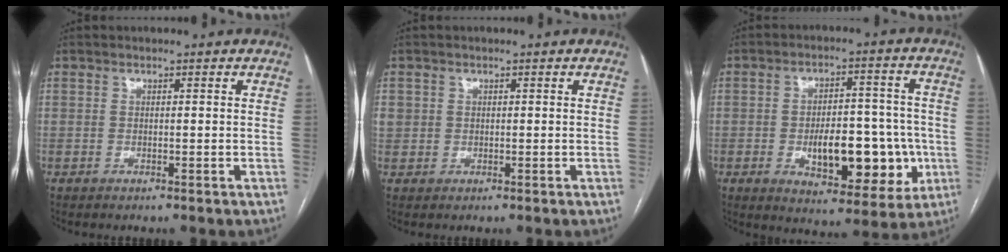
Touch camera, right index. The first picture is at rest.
{"total": 2.6, "force": [0.6, 2.4, 0.7], "torque": [-0.021, 0.014, 0.020]}
{"total": 13.8, "force": [-3.1, 6.3, 11.8], "torque": [-0.162, 0.014, -0.031]}